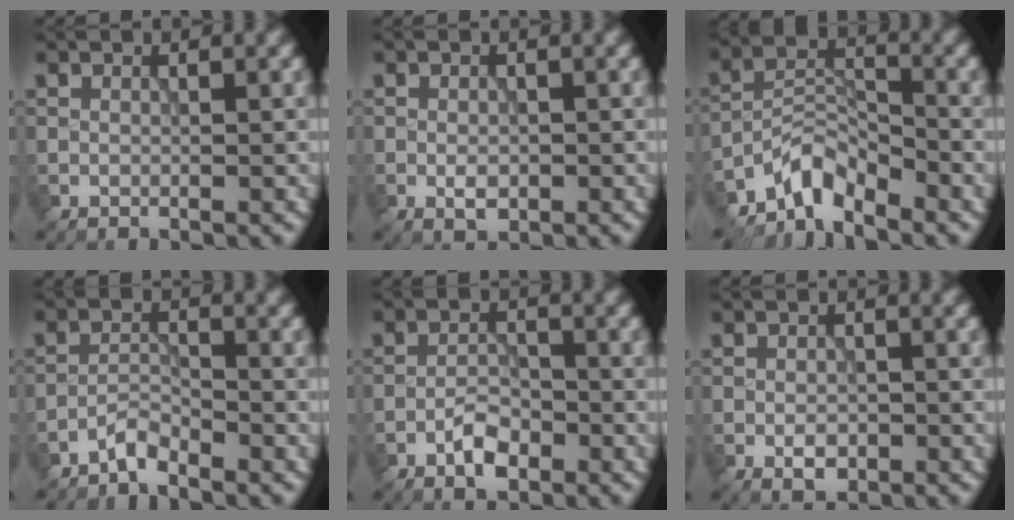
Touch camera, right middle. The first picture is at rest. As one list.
[{"total": 1.7, "force": [-0.6, 0.9, 1.3], "torque": [-0.023, -0.001, -0.011]}, {"total": 3.9, "force": [-3.4, 1.1, 1.5], "torque": [-0.021, 0.007, -0.078]}, {"total": 1.9, "force": [-1.8, 0.2, 0.6], "torque": [-0.010, 0.009, -0.040]}, {"total": 2.8, "force": [-1.7, 1.2, 1.9], "torque": [-0.031, 0.006, -0.035]}, {"total": 1.9, "force": [-0.8, 1.1, 1.3], "torque": [-0.021, 0.000, -0.015]}]